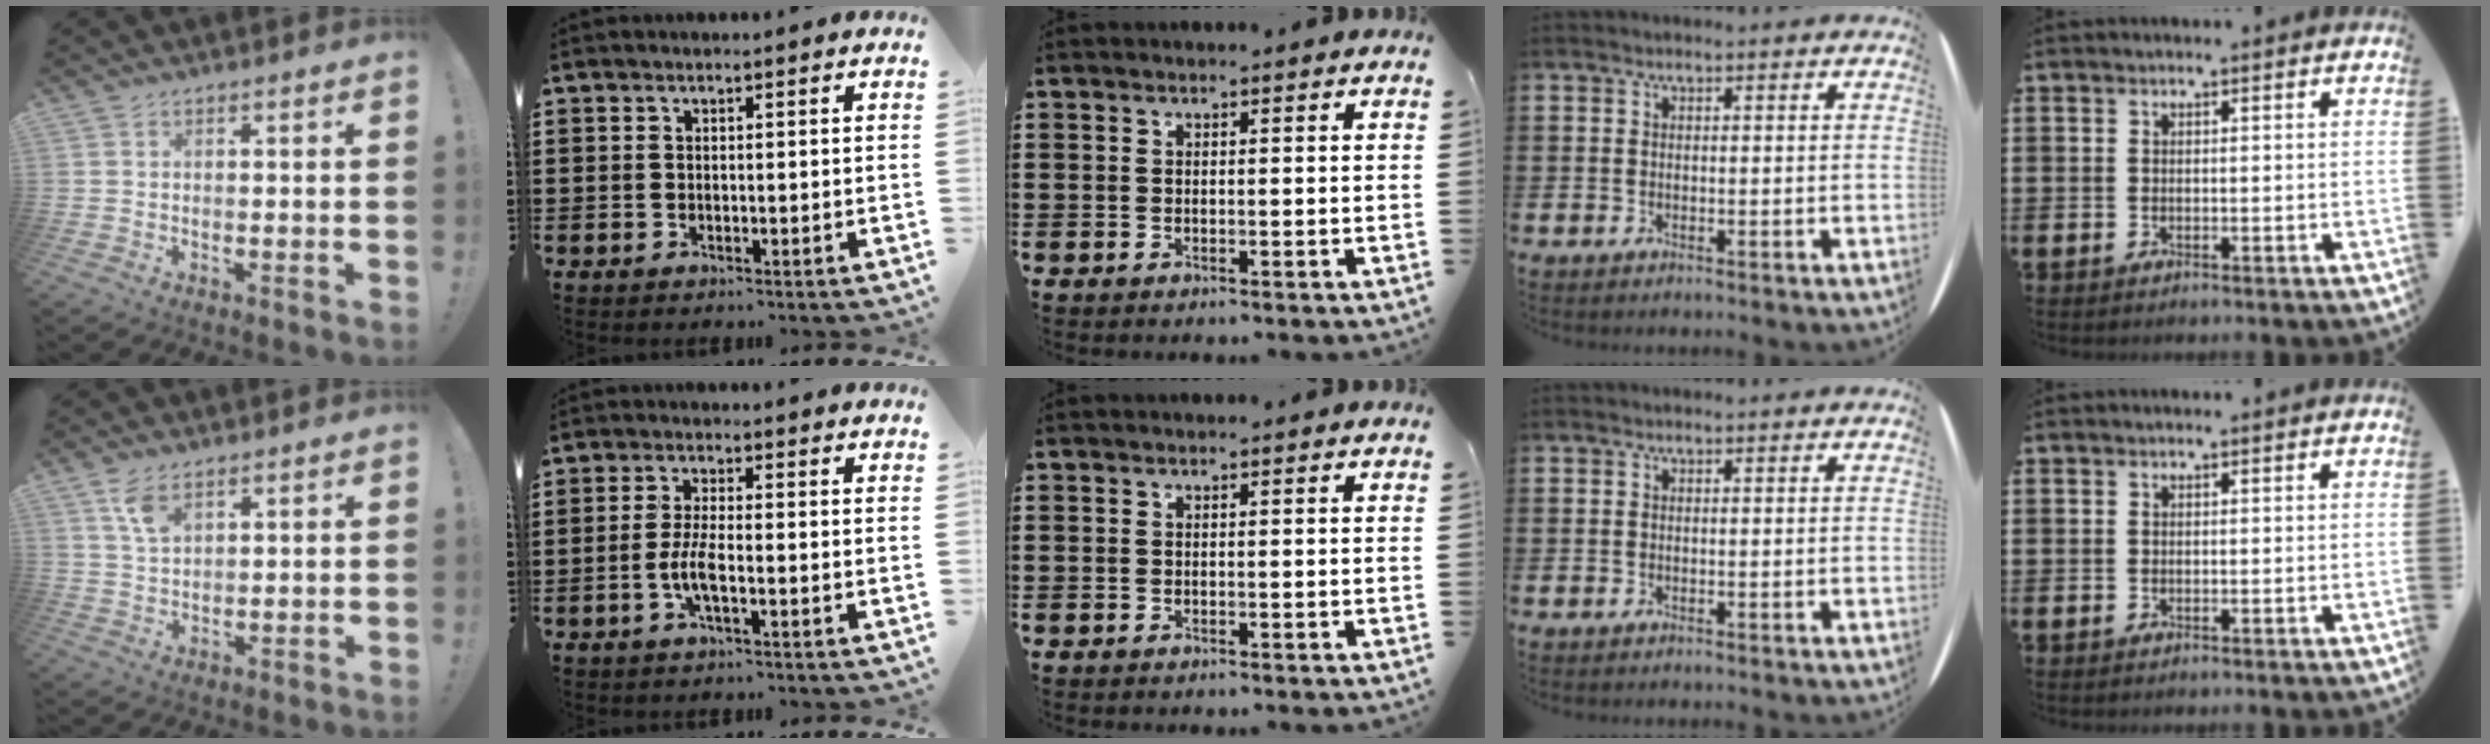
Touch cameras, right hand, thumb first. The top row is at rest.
{"thumb": {"total": 5.8, "force": [3.5, 2.7, 3.8], "torque": [-0.073, -0.010, 0.064]}, "index": {"total": 4.3, "force": [-1.5, 0.9, 4.0], "torque": [-0.090, -0.005, -0.034]}}